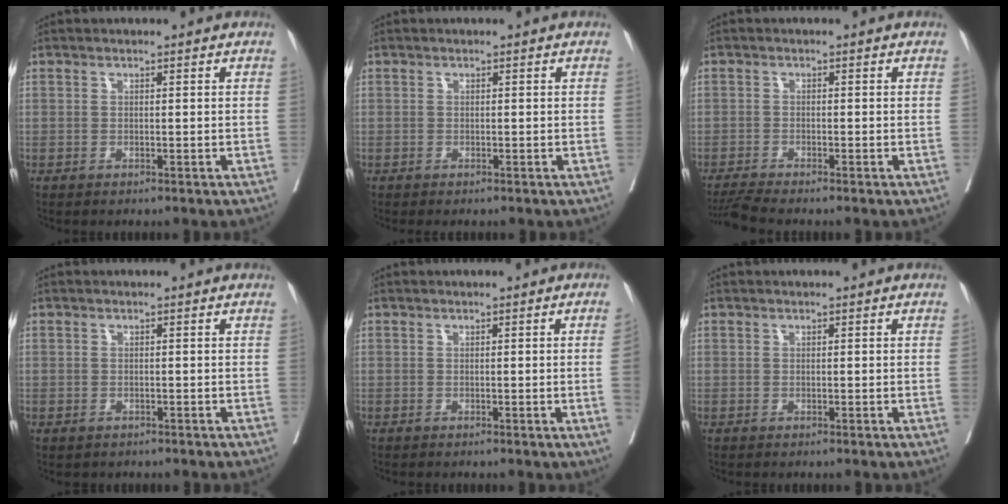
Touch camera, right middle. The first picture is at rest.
{"total": 0.0}
{"total": 3.2, "force": [-2.8, -0.8, 1.2], "torque": [-0.026, -0.015, -0.058]}
{"total": 0.8, "force": [-0.5, 0.7, 0.0], "torque": [-0.006, 0.003, -0.005]}
{"total": 2.3, "force": [-0.2, -0.9, 2.1], "torque": [-0.031, -0.004, 0.001]}
{"total": 0.0}